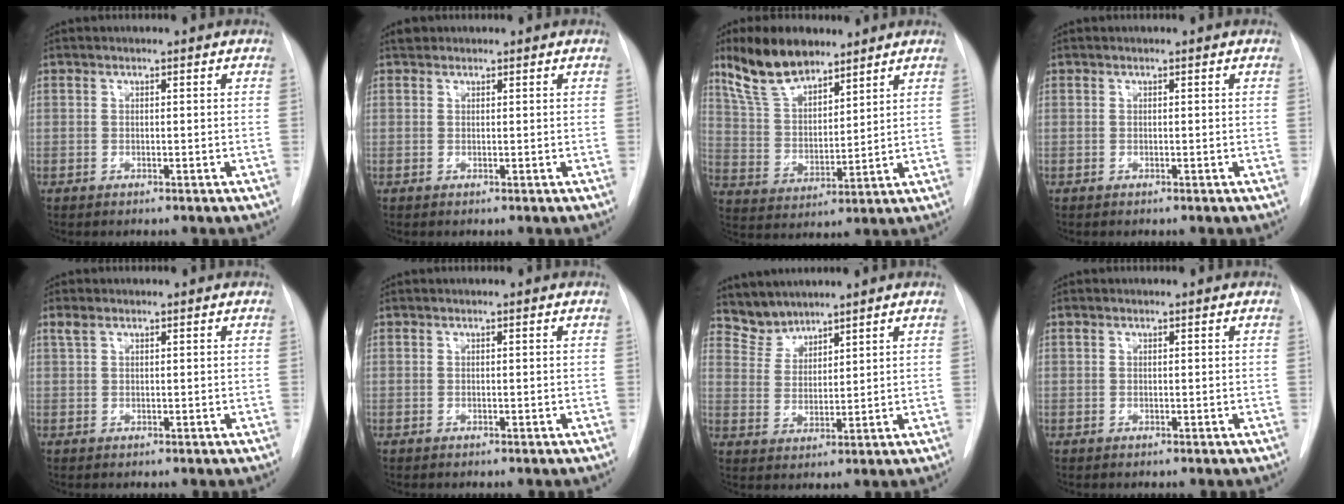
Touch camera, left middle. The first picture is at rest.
{"total": 0.9, "force": [0.8, 0.5, 0.0], "torque": [-0.001, 0.009, 0.011]}
{"total": 11.4, "force": [8.9, 4.2, 5.8], "torque": [-0.115, 0.011, 0.174]}
{"total": 0.0}
{"total": 1.5, "force": [1.0, 0.7, 0.9], "torque": [-0.026, 0.016, 0.023]}
{"total": 0.0}
{"total": 4.6, "force": [4.3, 1.4, -0.6], "torque": [0.013, 0.006, 0.094]}
{"total": 0.5, "force": [0.3, 0.3, 0.2], "torque": [-0.005, 0.011, 0.004]}